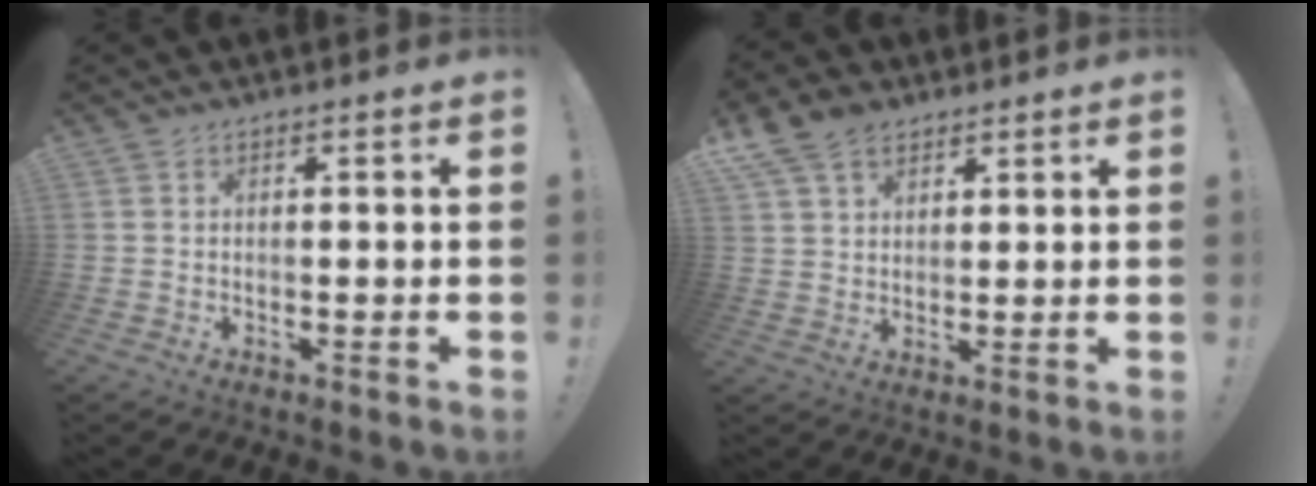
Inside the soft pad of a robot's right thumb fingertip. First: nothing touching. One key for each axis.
{"total": 8.9, "fx": 5.9, "fy": 5.7, "fz": 3.4, "tx": -0.059, "ty": -0.024, "tz": 0.117}